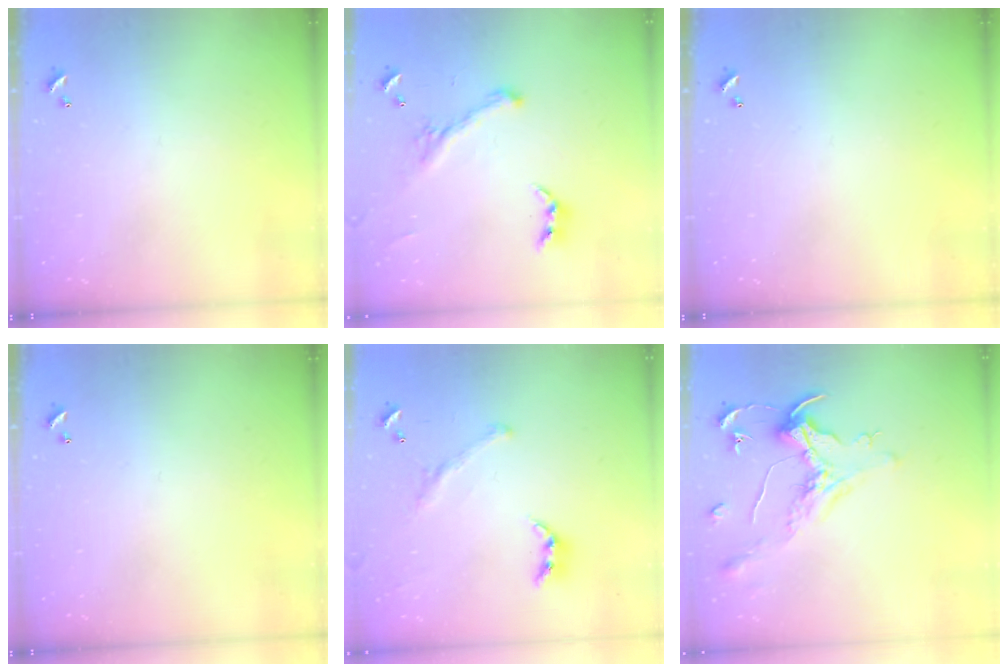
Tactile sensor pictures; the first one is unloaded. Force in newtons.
{"total": 1.5, "press": 1.1, "slide": 1.0}
{"total": 0.0}
{"total": 0.0}
{"total": 1.2, "press": 0.6, "slide": 1.0}
{"total": 1.6, "press": 1.4, "slide": 0.7}